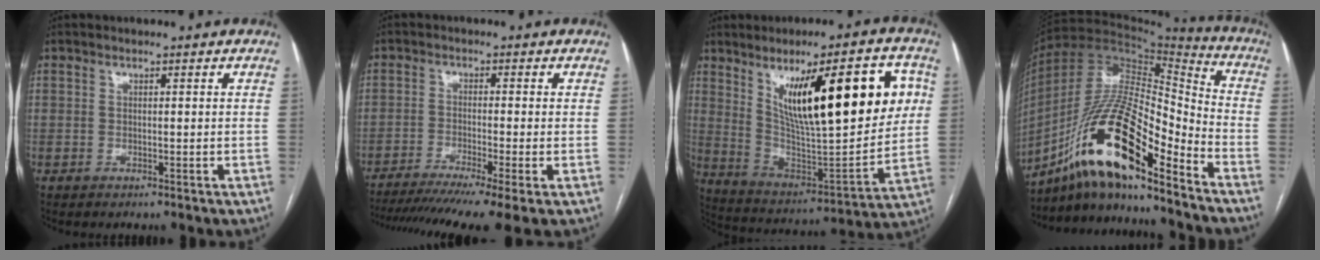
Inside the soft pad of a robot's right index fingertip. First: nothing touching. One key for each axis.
{"total": 13.7, "fx": -10.3, "fy": -0.5, "fz": 9.0, "tx": -0.136, "ty": -0.030, "tz": -0.163}
{"total": 24.3, "fx": 8.1, "fy": 5.4, "fz": 22.3, "tx": -0.343, "ty": 0.012, "tz": 0.135}
{"total": 19.1, "fx": -12.2, "fy": 3.9, "fz": 14.2, "tx": -0.272, "ty": 0.012, "tz": -0.212}